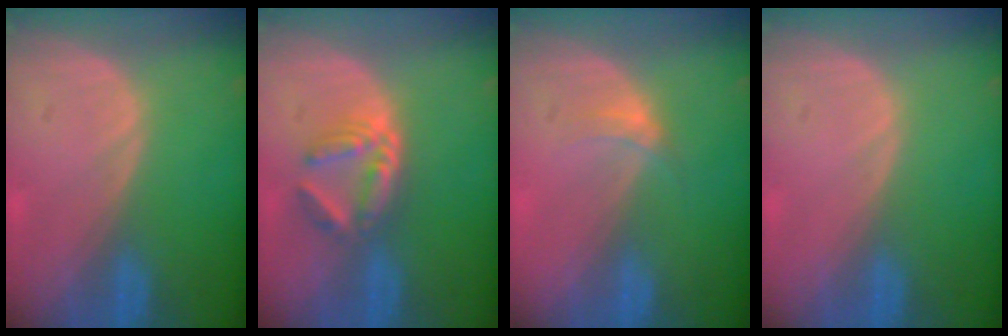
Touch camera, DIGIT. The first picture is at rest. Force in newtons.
{"total": 6.1, "press": 5.2, "slide": 3.0}
{"total": 2.3, "press": 1.9, "slide": 1.3}
{"total": 0.0}